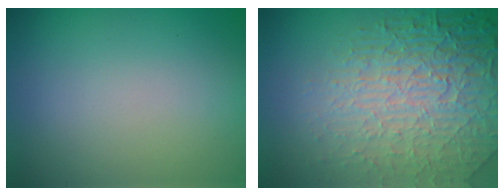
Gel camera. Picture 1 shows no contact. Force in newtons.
{"total": 8.3, "press": 6.0, "slide": 5.7}